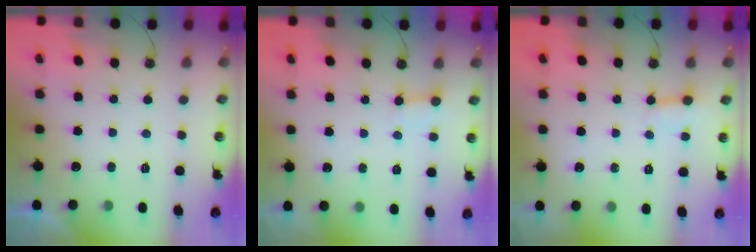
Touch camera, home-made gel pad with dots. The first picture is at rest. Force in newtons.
{"total": 2.5, "press": 2.5, "slide": 0.4}
{"total": 2.0, "press": 2.0, "slide": 0.1}